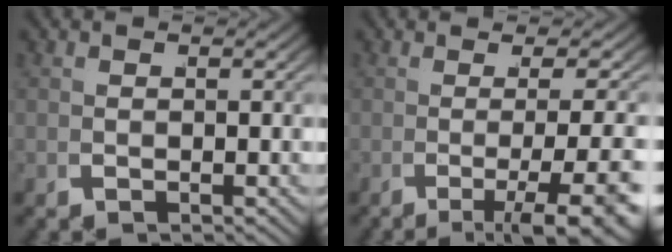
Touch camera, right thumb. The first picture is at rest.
{"total": 6.9, "force": [-1.9, 2.5, 6.1], "torque": [-0.095, -0.014, -0.018]}